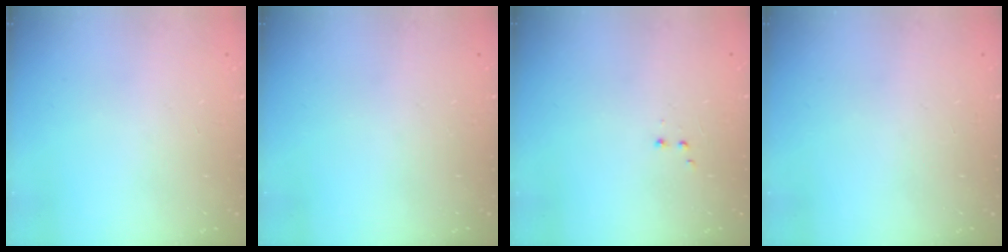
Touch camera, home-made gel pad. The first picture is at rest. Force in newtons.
{"total": 0.0}
{"total": 1.9, "press": 1.8, "slide": 0.5}
{"total": 0.0}